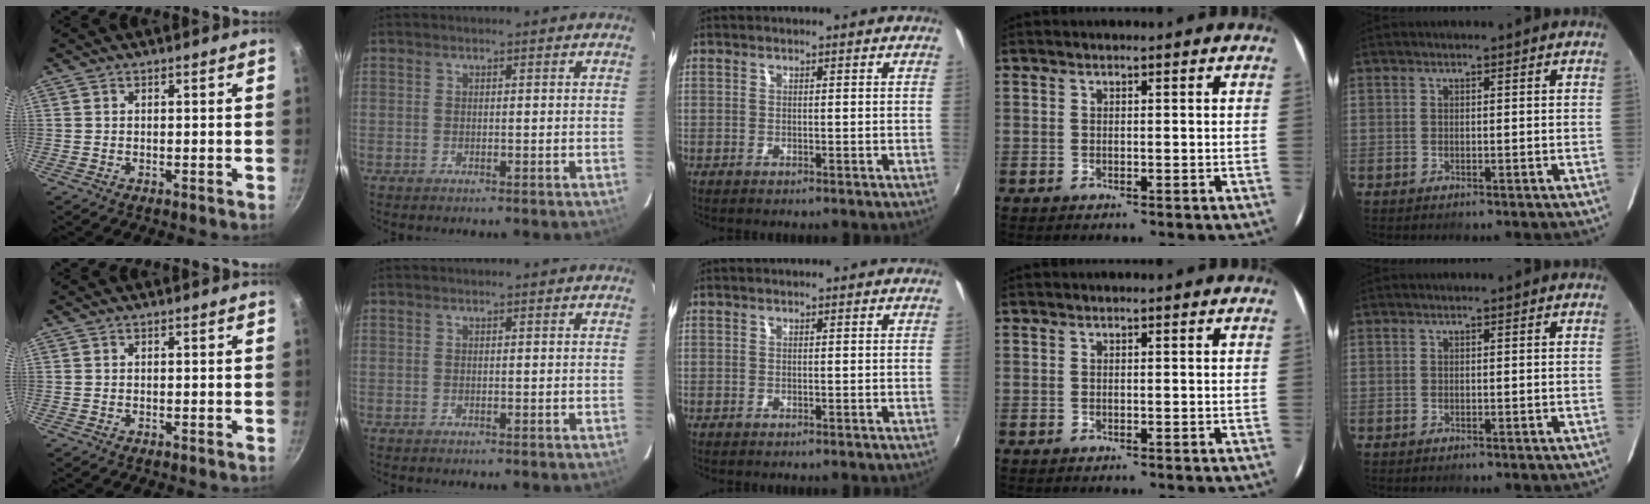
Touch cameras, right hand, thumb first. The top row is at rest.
{}